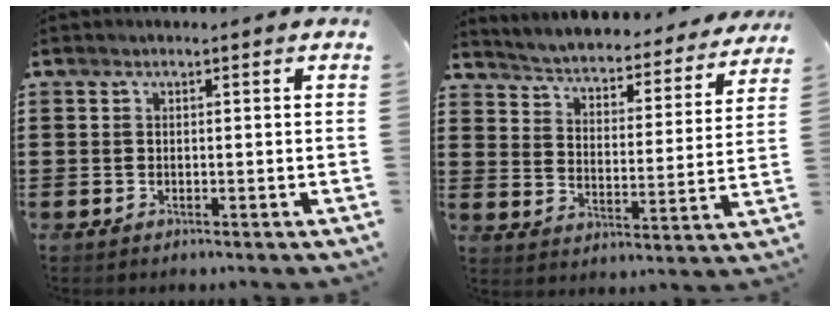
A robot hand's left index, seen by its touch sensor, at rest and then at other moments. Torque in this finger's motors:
{"motor_torque": [1.07, -1.07, 0.09, 0.04]}